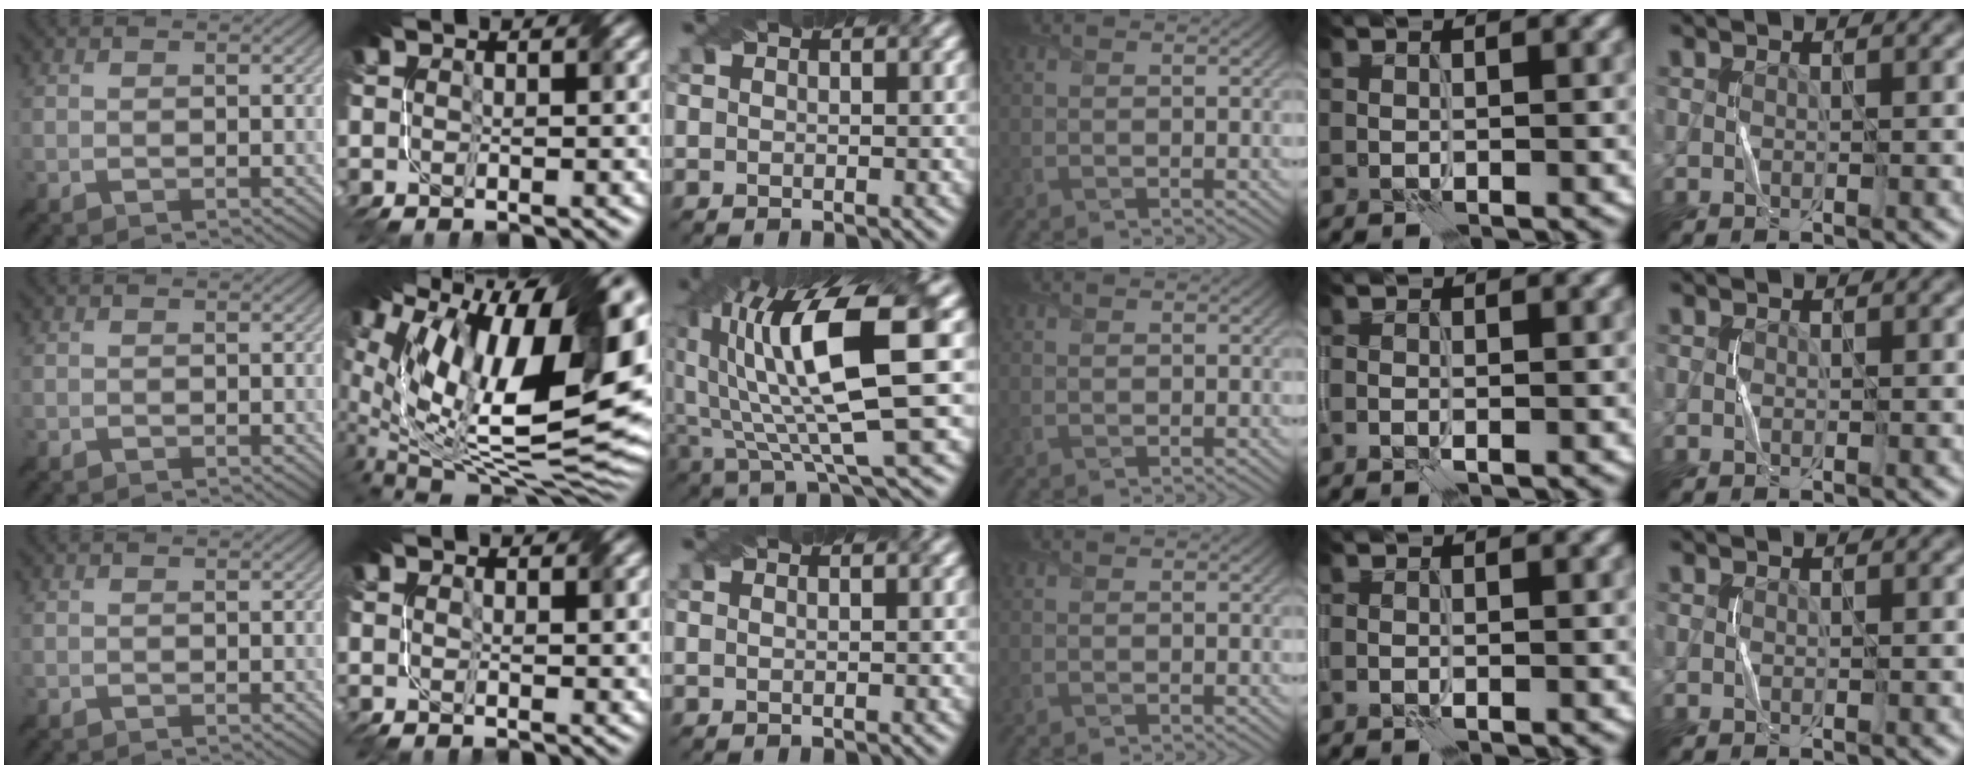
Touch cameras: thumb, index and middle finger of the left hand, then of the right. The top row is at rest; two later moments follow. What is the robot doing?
{"motion": "fold", "object": "bandage"}